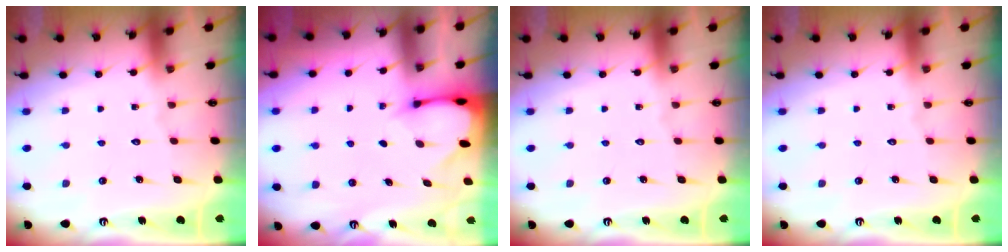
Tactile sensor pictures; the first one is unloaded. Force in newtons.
{"total": 2.1, "press": 2.1, "slide": 0.1}
{"total": 0.0}
{"total": 0.0}